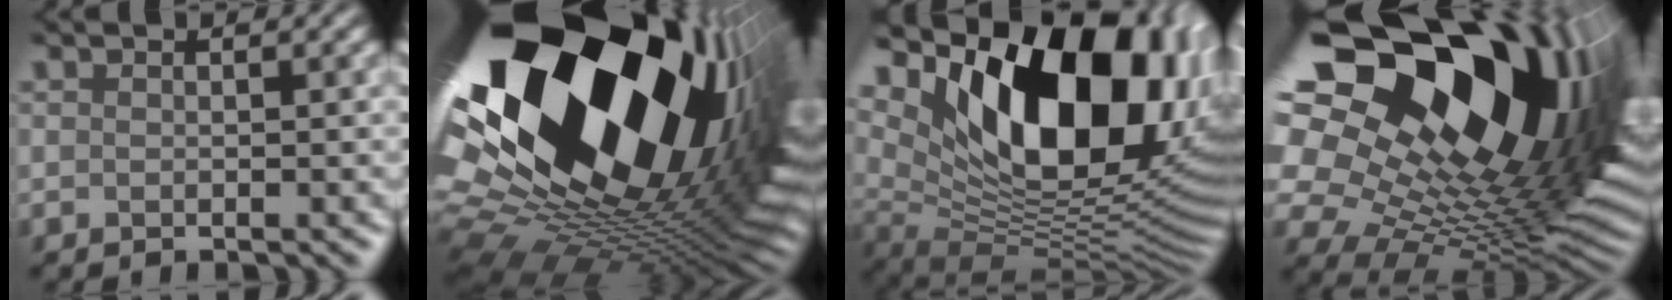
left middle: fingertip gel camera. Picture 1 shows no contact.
{"total": 21.9, "force": [5.8, 11.9, 17.4], "torque": [-0.329, -0.051, 0.134]}
{"total": 16.1, "force": [6.6, 8.2, 12.3], "torque": [-0.196, 0.001, 0.122]}
{"total": 21.2, "force": [8.0, 12.3, 15.2], "torque": [-0.286, -0.003, 0.180]}